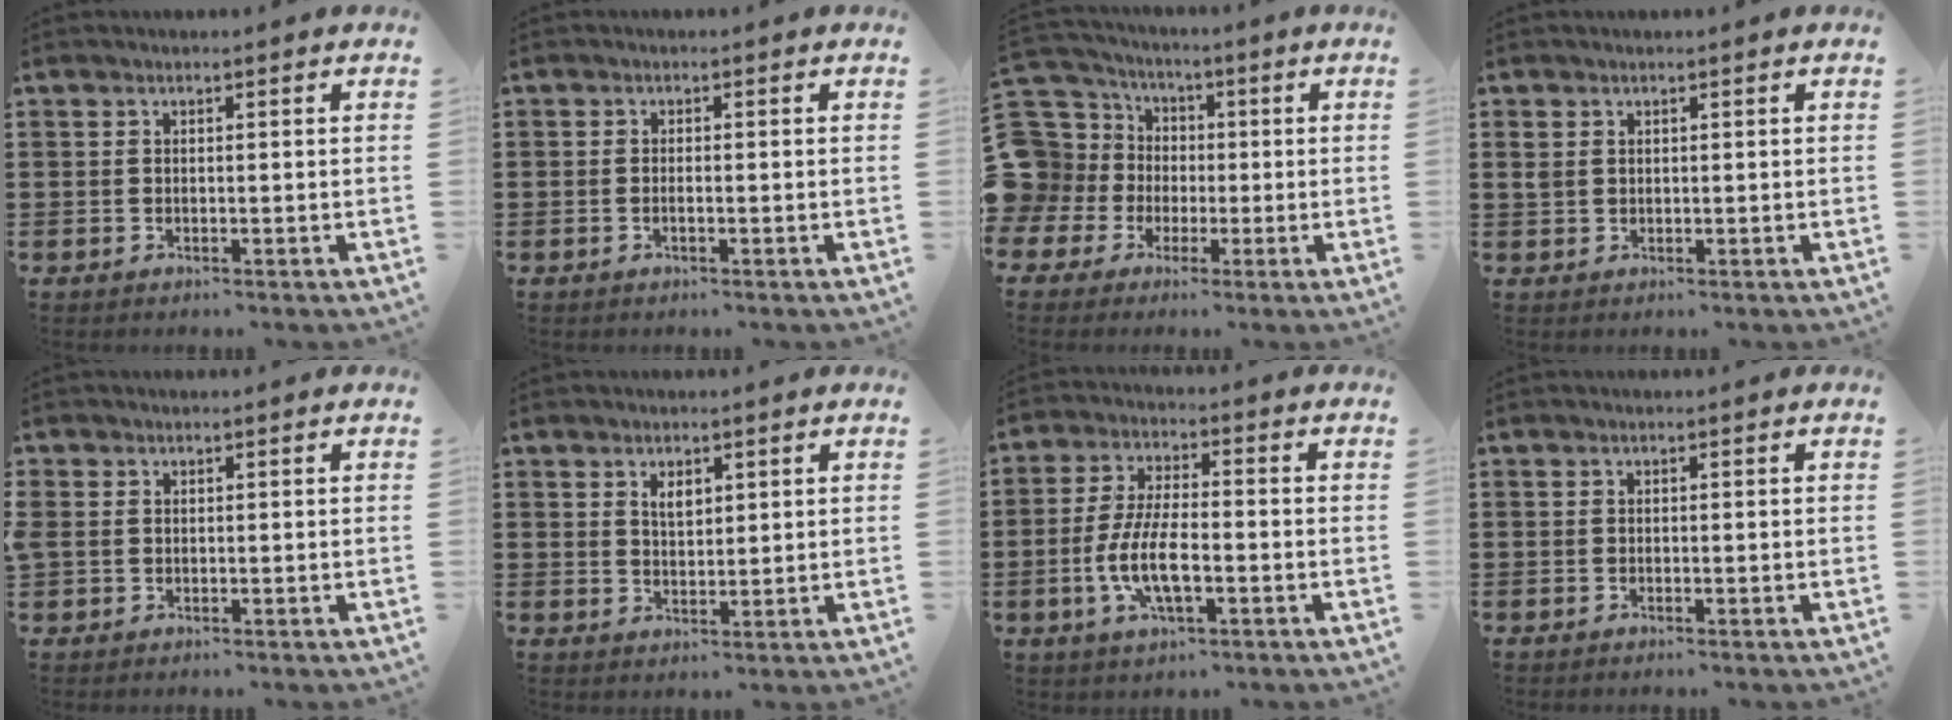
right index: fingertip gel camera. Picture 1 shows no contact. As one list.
[{"total": 0.7, "force": [-0.4, 0.0, 0.6], "torque": [-0.012, -0.007, -0.005]}, {"total": 9.6, "force": [-0.5, 9.5, 1.6], "torque": [-0.097, -0.005, -0.007]}, {"total": 1.3, "force": [0.5, 1.0, 0.6], "torque": [-0.015, 0.005, 0.009]}, {"total": 1.0, "force": [0.0, 0.8, 0.6], "torque": [-0.021, 0.002, -0.002]}, {"total": 2.4, "force": [1.4, 1.3, 1.5], "torque": [-0.026, 0.001, 0.023]}, {"total": 8.7, "force": [-2.5, 3.1, 7.8], "torque": [-0.177, -0.014, -0.052]}, {"total": 0.0}]